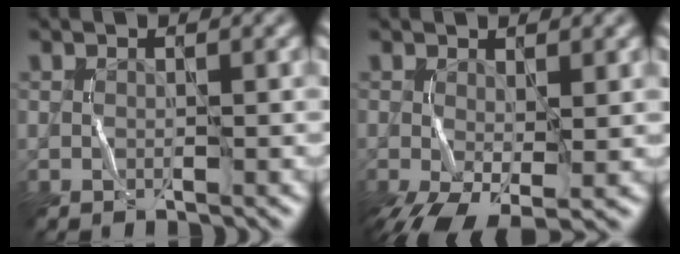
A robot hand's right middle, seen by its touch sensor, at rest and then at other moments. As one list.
[{"total": 5.9, "force": [-2.1, 3.0, 4.6], "torque": [-0.113, -0.024, -0.029]}]